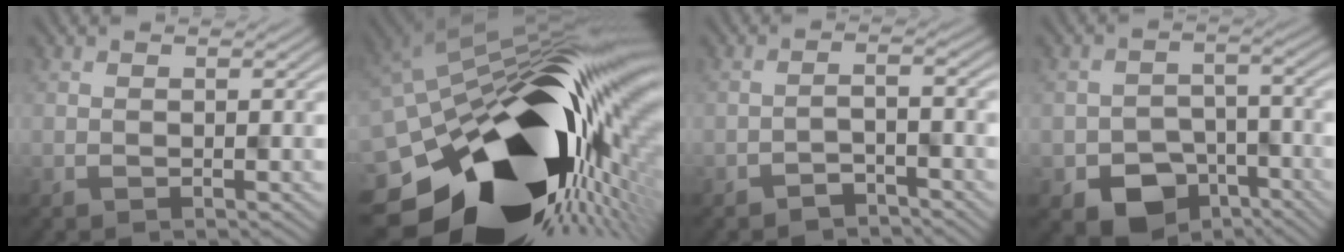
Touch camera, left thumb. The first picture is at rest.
{"total": 20.6, "force": [-5.9, 12.4, 15.3], "torque": [-0.272, -0.081, -0.073]}
{"total": 2.5, "force": [-2.3, 0.4, 0.9], "torque": [-0.015, 0.005, -0.040]}
{"total": 8.5, "force": [-4.9, 5.7, 4.0], "torque": [-0.064, -0.032, -0.073]}